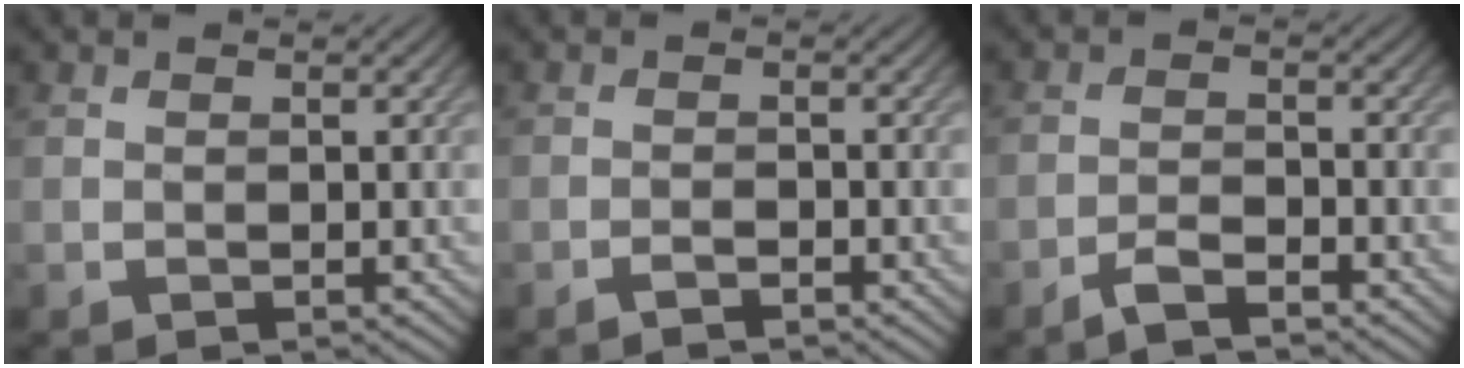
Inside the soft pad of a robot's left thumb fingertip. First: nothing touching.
{"total": 1.6, "force": [-1.3, 0.2, 0.9], "torque": [-0.015, 0.002, -0.027]}
{"total": 3.2, "force": [-2.5, 0.5, 1.8], "torque": [-0.037, 0.003, -0.054]}